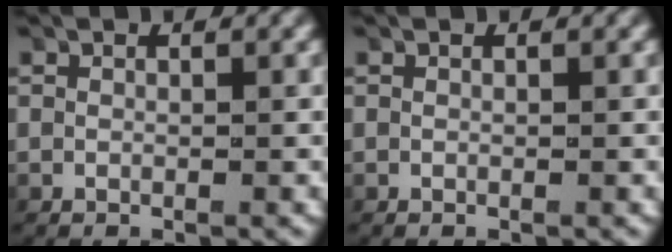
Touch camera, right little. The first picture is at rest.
{"total": 0.0}